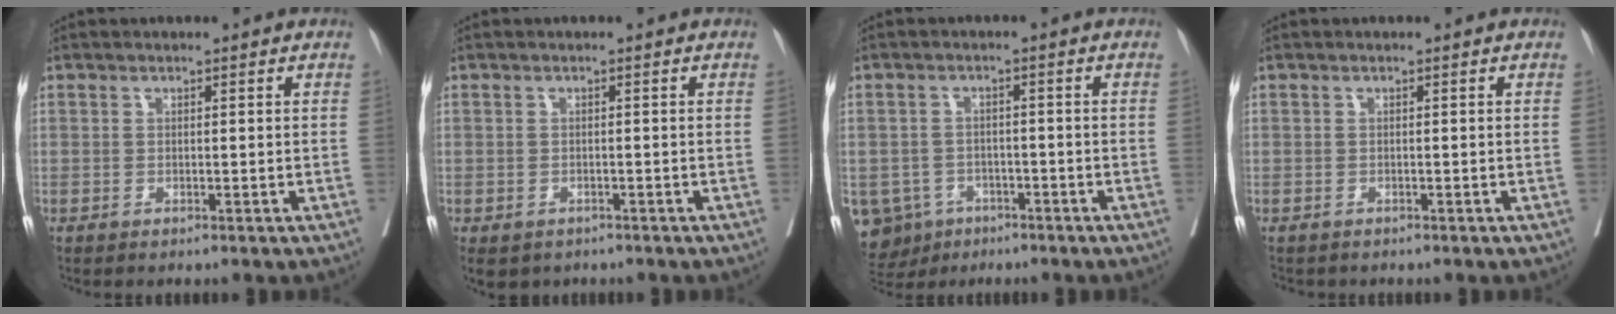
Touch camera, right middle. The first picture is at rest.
{"total": 5.2, "force": [-3.4, 3.5, 1.7], "torque": [-0.033, -0.001, -0.044]}
{"total": 9.0, "force": [-4.9, 7.3, 2.1], "torque": [-0.055, 0.001, -0.068]}
{"total": 1.4, "force": [-1.3, 0.6, 0.2], "torque": [-0.011, -0.003, -0.021]}